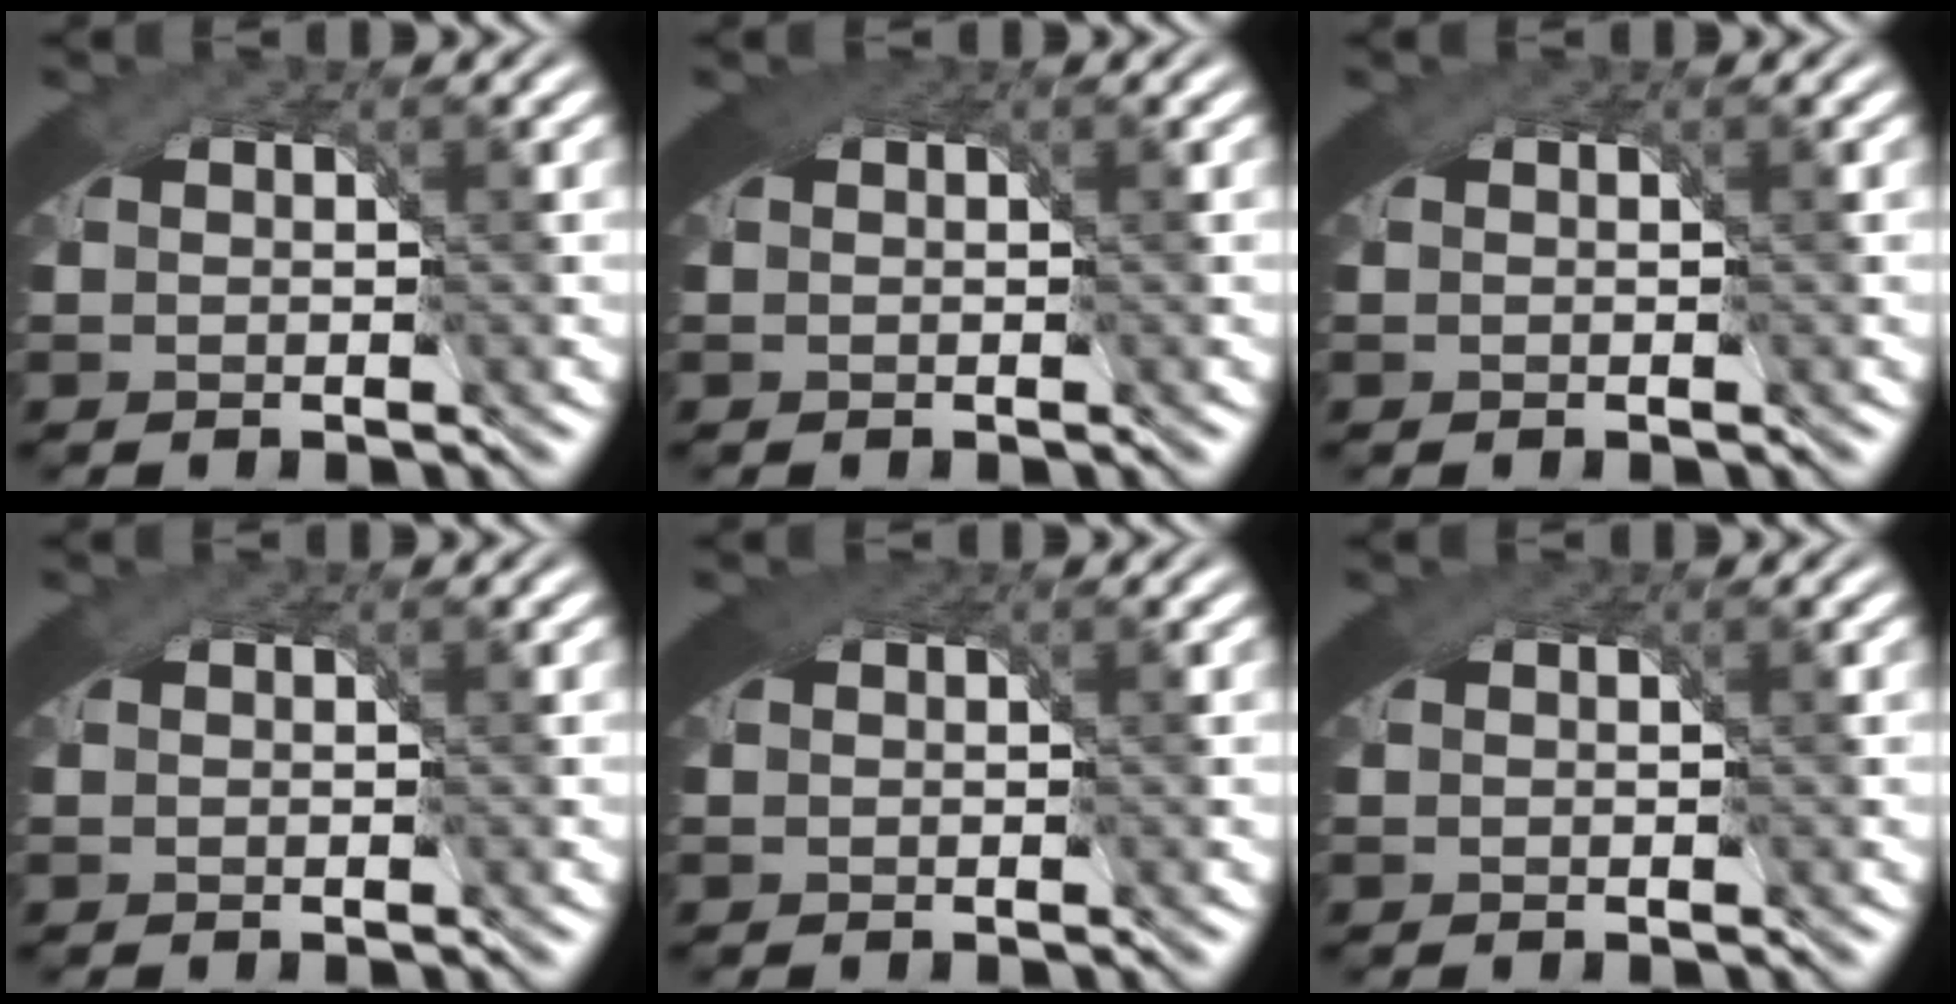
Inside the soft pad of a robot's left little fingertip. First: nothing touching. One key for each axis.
{"total": 0.7, "fx": 0.2, "fy": 0.3, "fz": 0.5, "tx": -0.007, "ty": 0.006, "tz": 0.001}
{"total": 0.0}
{"total": 0.0}
{"total": 0.6, "fx": 0.2, "fy": 0.3, "fz": 0.5, "tx": -0.006, "ty": 0.005, "tz": -0.001}
{"total": 0.0}